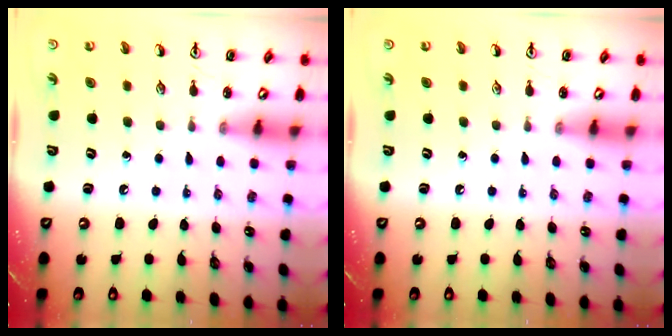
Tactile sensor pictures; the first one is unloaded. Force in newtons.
{"total": 0.0}